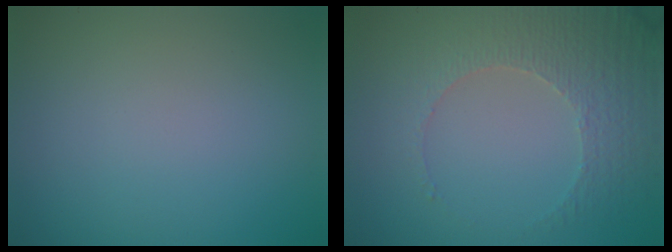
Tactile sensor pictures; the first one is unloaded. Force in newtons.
{"total": 4.7, "press": 3.6, "slide": 3.0}